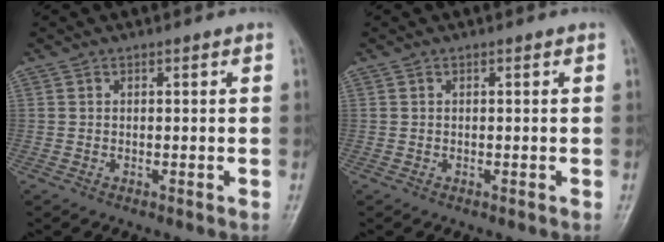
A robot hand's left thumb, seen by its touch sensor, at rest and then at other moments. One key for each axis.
{"total": 0.0}